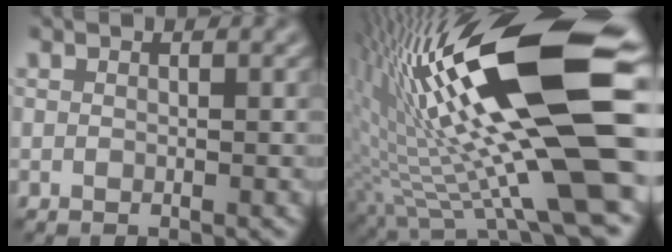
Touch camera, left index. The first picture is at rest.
{"total": 19.3, "force": [1.4, 4.9, 18.6], "torque": [-0.333, 0.018, 0.019]}